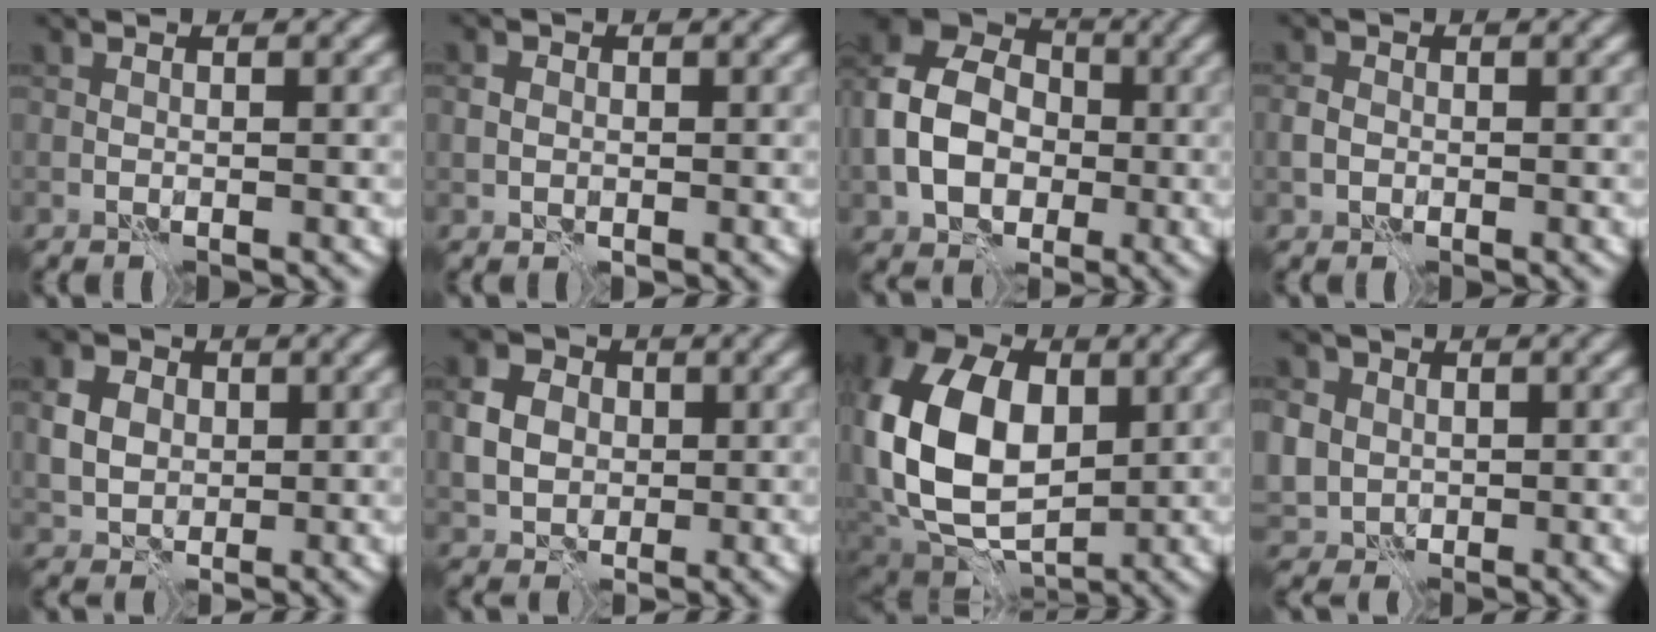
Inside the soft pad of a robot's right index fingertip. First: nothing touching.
{"total": 1.6, "force": [0.0, 1.4, 0.7], "torque": [-0.013, 0.000, -0.003]}
{"total": 9.0, "force": [-1.4, 6.9, 5.5], "torque": [-0.116, 0.001, -0.032]}
{"total": 1.3, "force": [-0.3, 1.2, 0.5], "torque": [-0.010, 0.000, -0.010]}
{"total": 4.4, "force": [0.8, 3.7, 2.3], "torque": [-0.058, 0.007, 0.009]}
{"total": 4.5, "force": [0.3, 3.8, 2.3], "torque": [-0.049, 0.006, 0.004]}
{"total": 13.2, "force": [0.9, 9.2, 9.4], "torque": [-0.210, 0.011, 0.007]}
{"total": 7.3, "force": [1.3, 6.6, 3.0], "torque": [-0.084, 0.019, 0.004]}